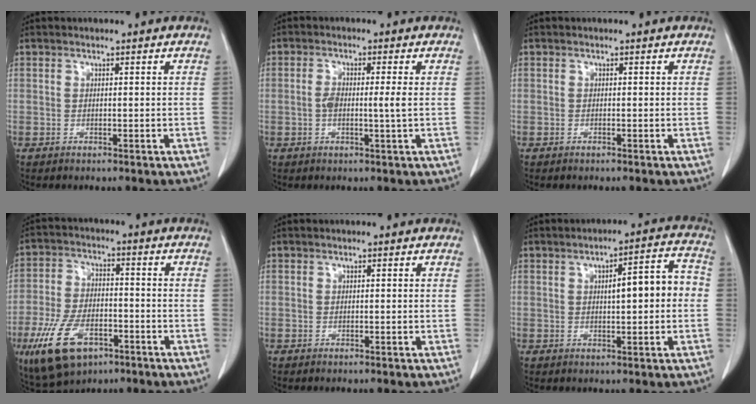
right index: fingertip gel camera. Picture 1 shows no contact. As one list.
[{"total": 3.6, "force": [-0.2, 0.2, 3.5], "torque": [-0.072, 0.002, -0.002]}, {"total": 0.0}, {"total": 12.6, "force": [-6.4, 6.5, 8.8], "torque": [-0.185, -0.006, -0.106]}, {"total": 0.0}, {"total": 7.7, "force": [0.2, 1.6, 7.5], "torque": [-0.106, 0.026, 0.004]}]